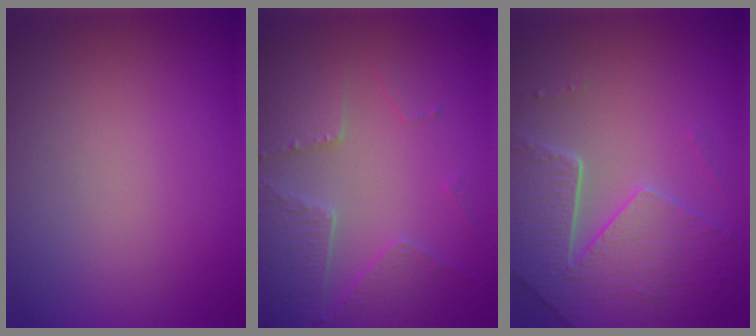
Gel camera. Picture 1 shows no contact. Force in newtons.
{"total": 4.5, "press": 3.3, "slide": 3.1}
{"total": 6.2, "press": 5.1, "slide": 3.6}